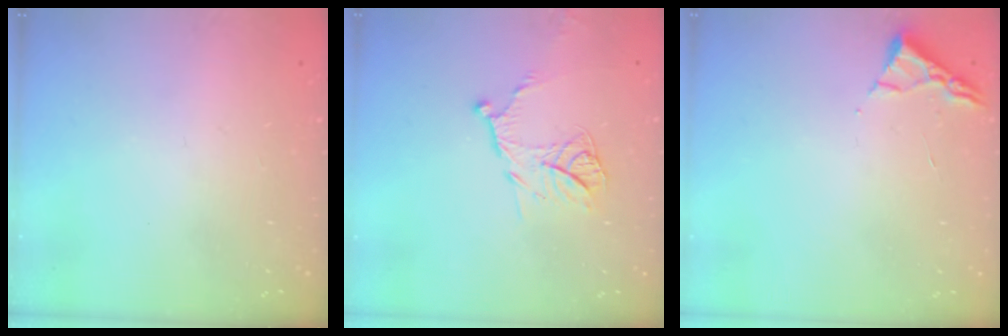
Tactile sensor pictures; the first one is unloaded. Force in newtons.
{"total": 12.3, "press": 12.2, "slide": 1.2}
{"total": 3.0, "press": 2.9, "slide": 0.4}